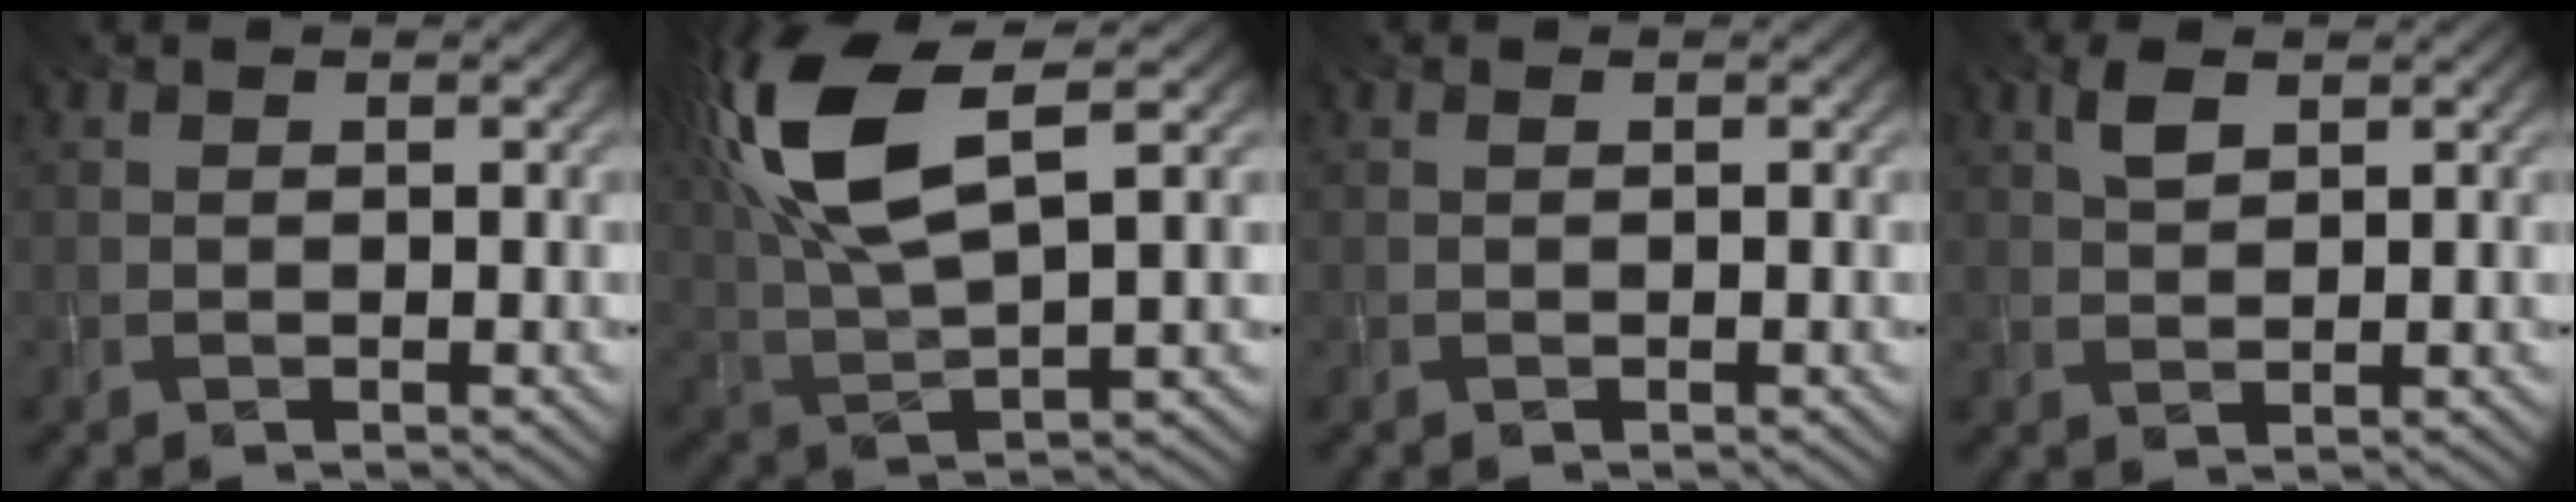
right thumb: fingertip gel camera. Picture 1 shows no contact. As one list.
[{"total": 13.6, "force": [5.3, 4.8, 11.6], "torque": [-0.276, 0.016, 0.105]}, {"total": 0.0}, {"total": 2.4, "force": [1.3, 1.1, 1.7], "torque": [-0.039, 0.004, 0.027]}]